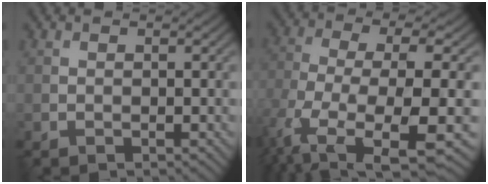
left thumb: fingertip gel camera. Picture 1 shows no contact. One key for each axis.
{"total": 11.4, "fx": -4.7, "fy": 4.0, "fz": 9.6, "tx": -0.205, "ty": -0.027, "tz": -0.075}